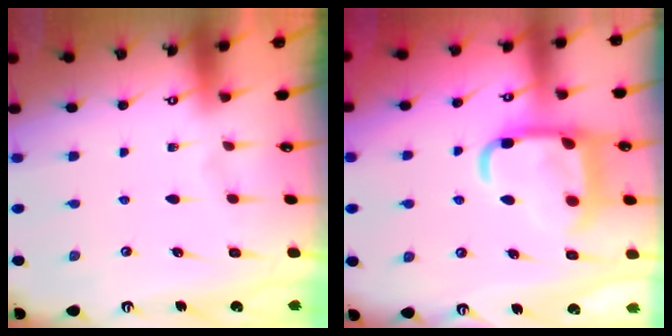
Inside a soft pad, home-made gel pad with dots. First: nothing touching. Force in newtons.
{"total": 15.7, "press": 15.6, "slide": 1.6}